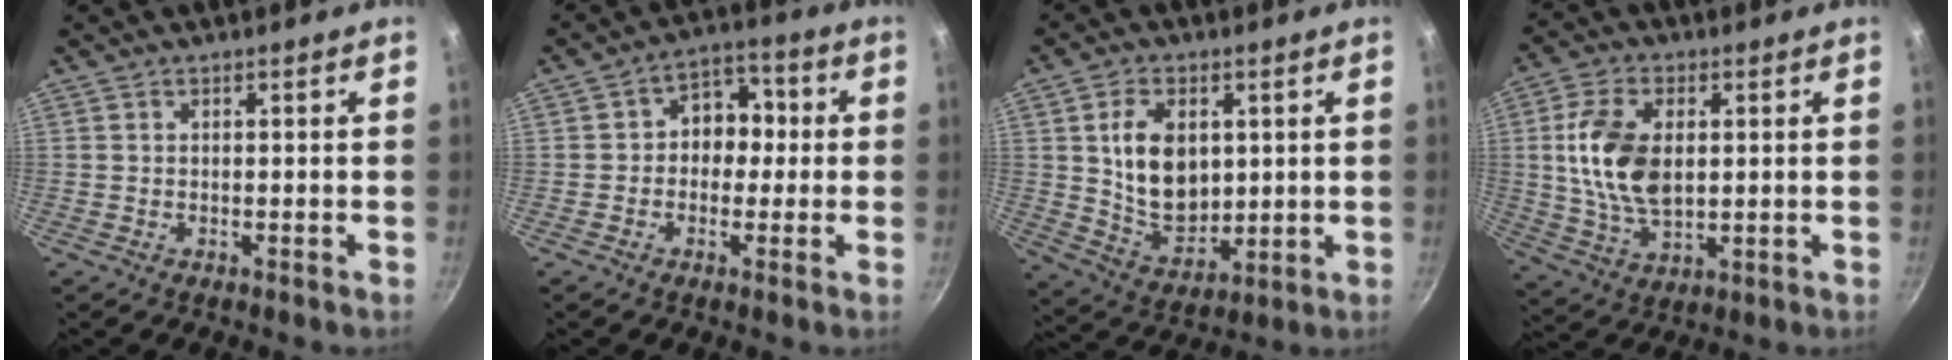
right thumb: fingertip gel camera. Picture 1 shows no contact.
{"total": 8.0, "force": [0.0, 6.4, 4.8], "torque": [-0.011, 0.022, -0.015]}
{"total": 12.9, "force": [2.7, 8.8, 9.0], "torque": [-0.129, -0.024, 0.063]}
{"total": 13.6, "force": [1.7, 8.1, 10.8], "torque": [-0.193, -0.006, 0.034]}